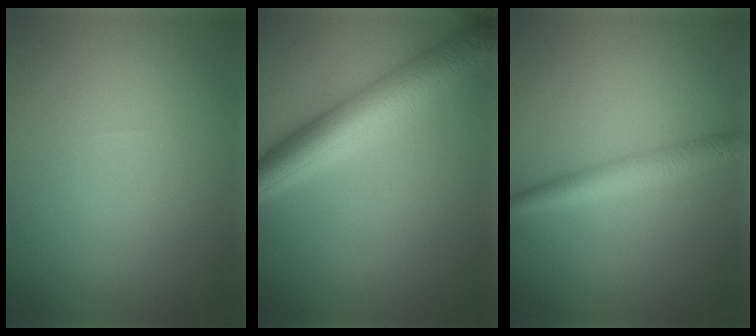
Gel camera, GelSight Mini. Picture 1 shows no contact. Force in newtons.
{"total": 6.5, "press": 6.5, "slide": 0.2}
{"total": 2.6, "press": 2.6, "slide": 0.0}